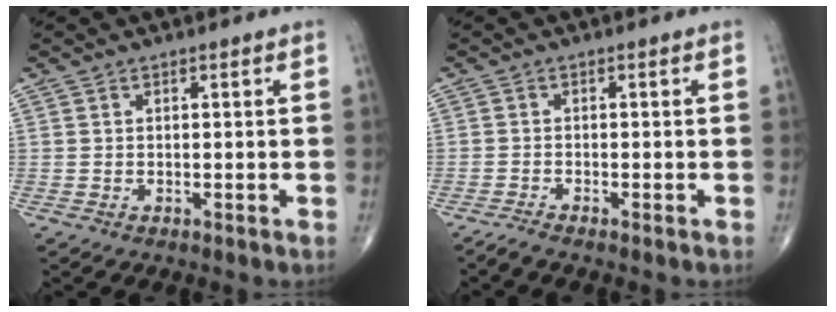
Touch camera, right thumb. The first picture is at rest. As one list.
[{"total": 1.4, "force": [-1.3, -0.2, 0.6], "torque": [-0.023, 0.001, -0.031]}]